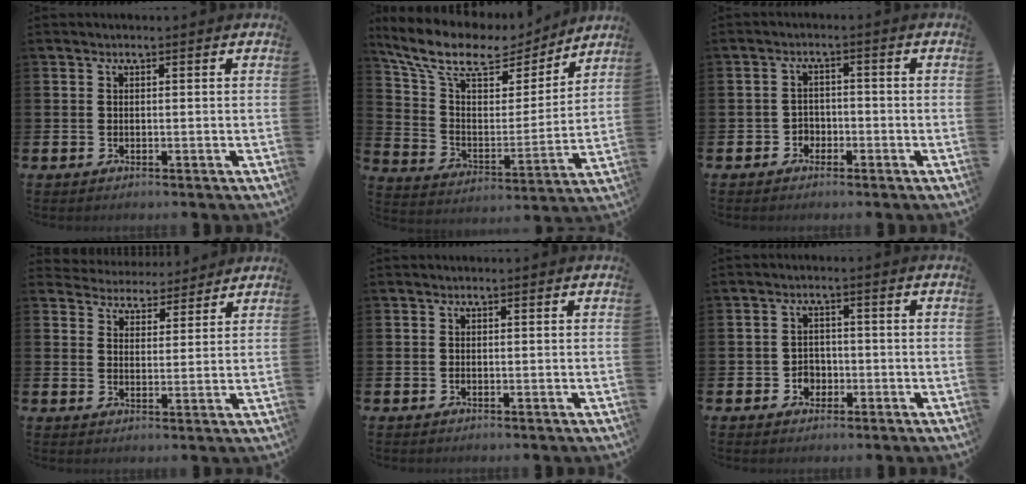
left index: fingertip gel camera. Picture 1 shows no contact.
{"total": 11.4, "force": [9.4, 4.4, 4.8], "torque": [-0.136, -0.053, 0.161]}
{"total": 2.3, "force": [-1.7, 1.5, 0.1], "torque": [-0.013, 0.007, -0.038]}
{"total": 4.3, "force": [4.2, 1.0, -0.6], "torque": [-0.003, -0.031, 0.073]}
{"total": 0.0}
{"total": 2.8, "force": [-1.2, 2.3, 0.9], "torque": [-0.018, 0.003, -0.028]}